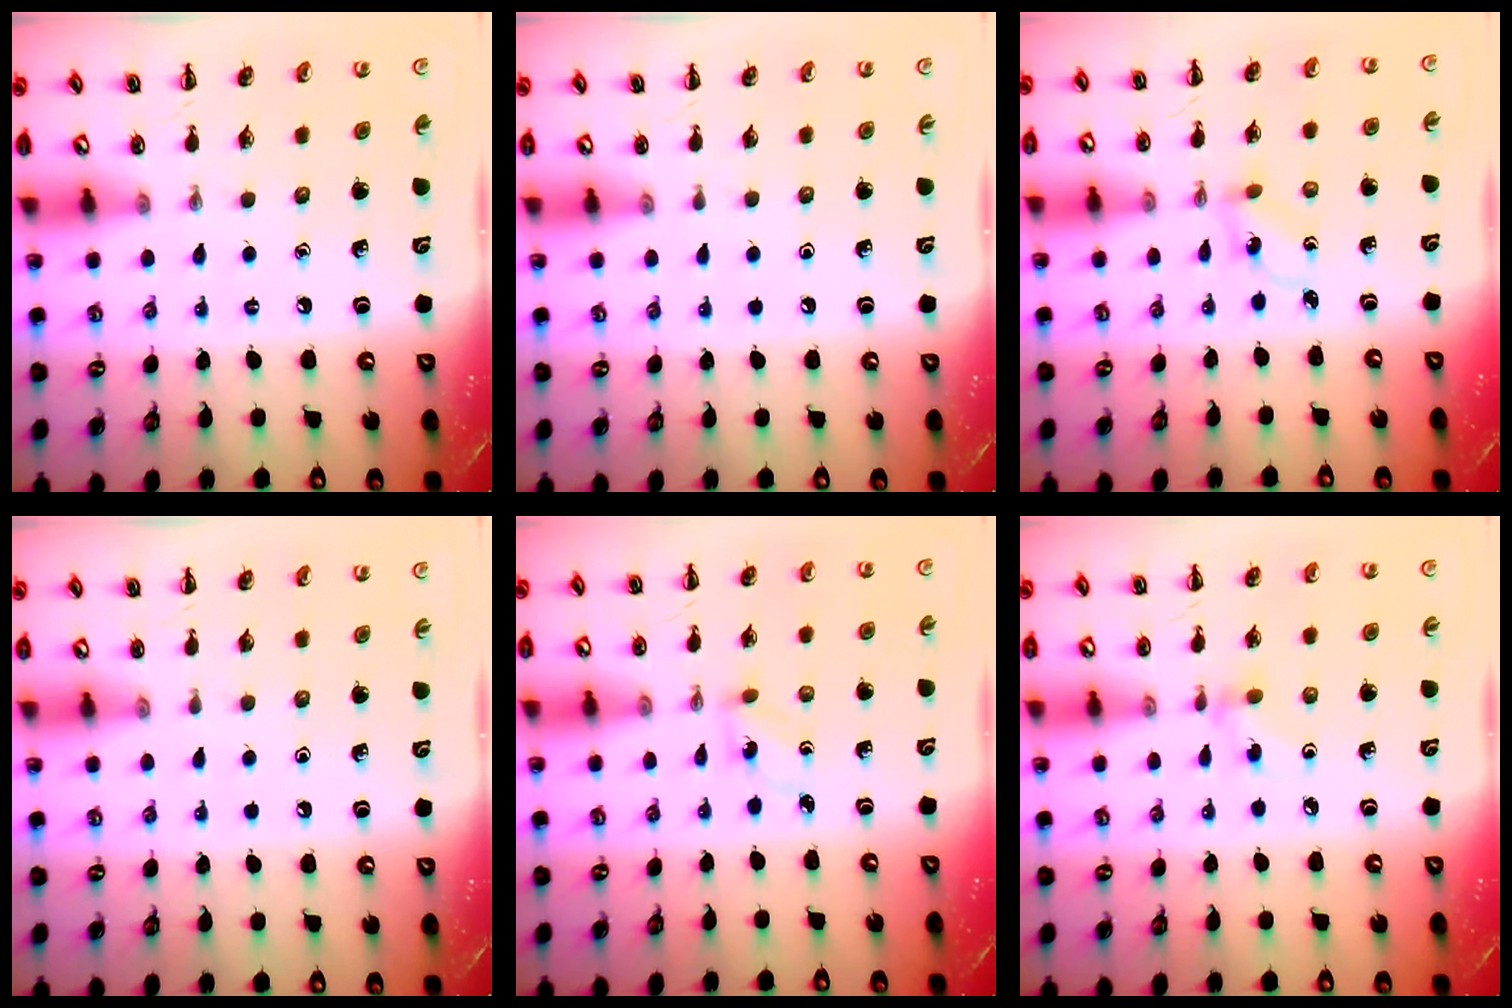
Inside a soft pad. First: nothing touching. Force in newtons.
{"total": 0.0}
{"total": 0.9, "press": 0.8, "slide": 0.5}
{"total": 0.0}
{"total": 2.0, "press": 1.8, "slide": 0.8}
{"total": 2.8, "press": 2.6, "slide": 1.1}